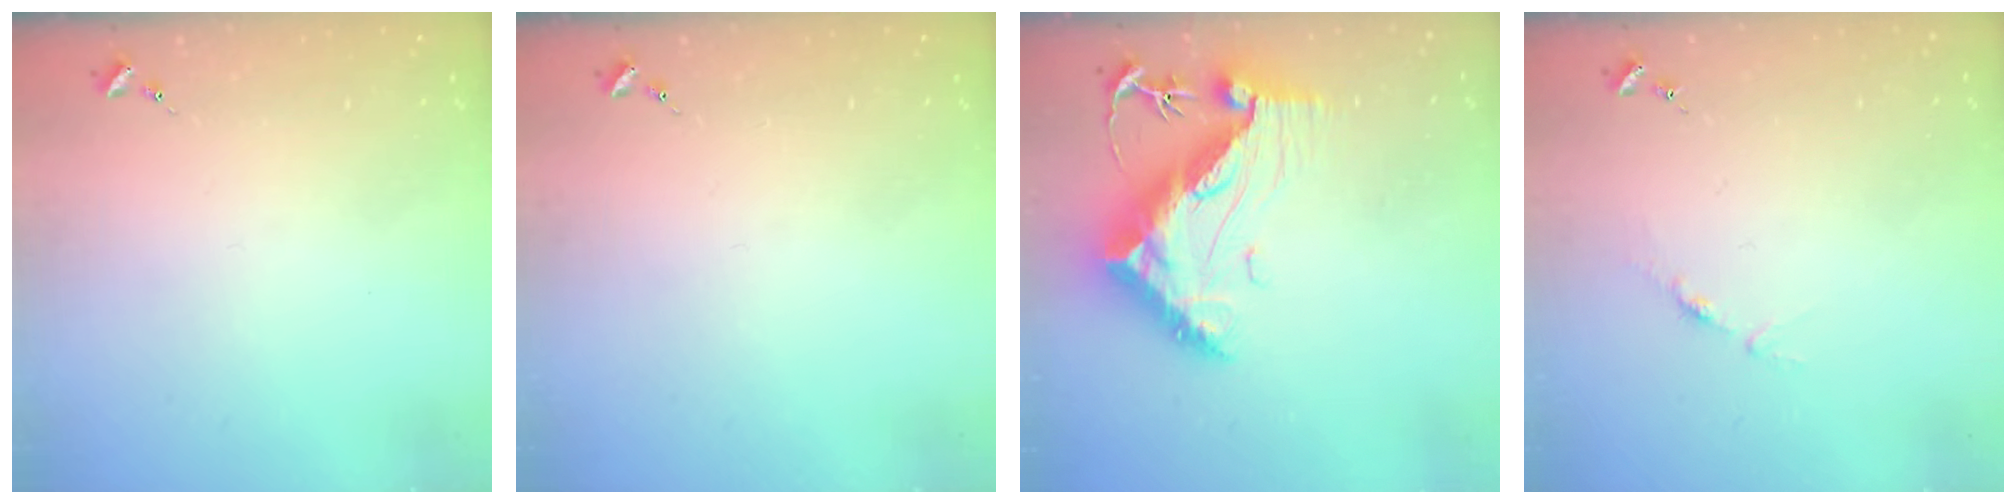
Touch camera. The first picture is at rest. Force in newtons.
{"total": 0.0}
{"total": 14.8, "press": 14.7, "slide": 1.3}
{"total": 3.8, "press": 3.8, "slide": 0.5}